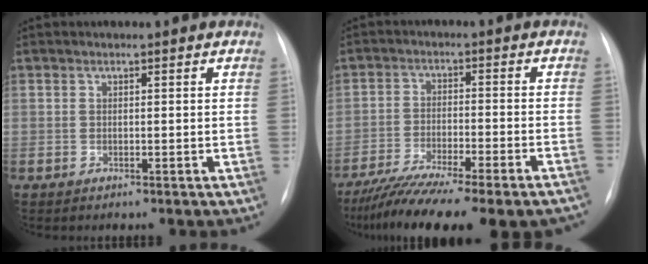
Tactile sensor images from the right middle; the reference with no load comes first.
{"total": 18.7, "force": [-15.5, 2.0, 10.4], "torque": [-0.140, -0.026, -0.232]}